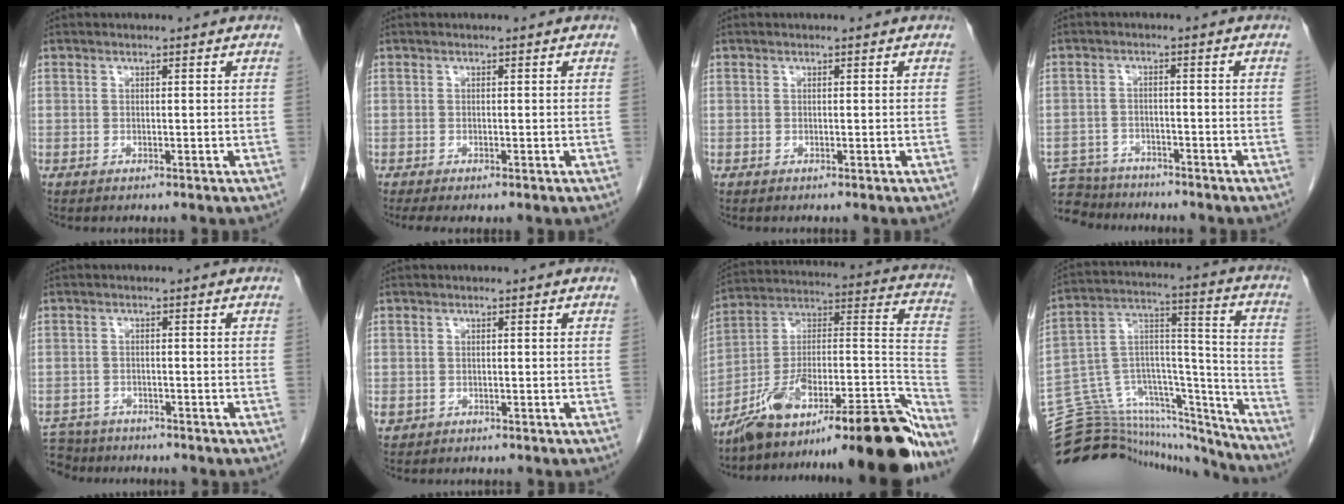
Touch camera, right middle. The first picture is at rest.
{"total": 2.2, "force": [-1.6, 0.5, 1.4], "torque": [-0.024, -0.009, -0.022]}
{"total": 0.0}
{"total": 8.1, "force": [-7.6, 2.7, 0.8], "torque": [-0.016, 0.004, -0.124]}
{"total": 5.8, "force": [-5.3, 2.4, 0.1], "torque": [-0.002, -0.001, -0.089]}
{"total": 1.4, "force": [-0.5, 1.2, 0.4], "torque": [-0.011, 0.003, -0.003]}
{"total": 30.2, "force": [-23.0, 4.1, 19.1], "torque": [-0.196, 0.018, -0.354]}
{"total": 28.9, "force": [-26.7, 7.8, 8.0], "torque": [-0.142, 0.049, -0.398]}